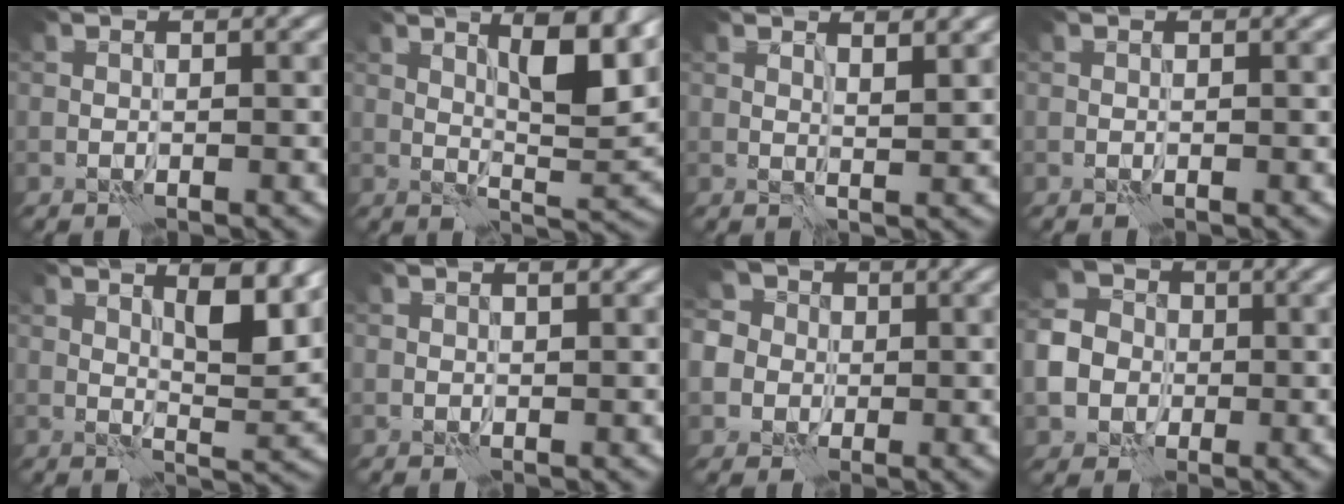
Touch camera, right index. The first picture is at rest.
{"total": 6.8, "force": [3.3, 1.5, 5.8], "torque": [-0.089, -0.004, 0.056]}
{"total": 2.1, "force": [1.6, 0.3, 1.4], "torque": [-0.019, -0.001, 0.025]}
{"total": 0.0}
{"total": 5.5, "force": [2.7, 1.4, 4.6], "torque": [-0.069, -0.003, 0.044]}
{"total": 0.8, "force": [0.4, 0.4, 0.5], "torque": [-0.008, -0.001, 0.007]}
{"total": 8.0, "force": [1.5, 7.2, 3.1], "torque": [-0.059, 0.036, -0.005]}
{"total": 5.1, "force": [-0.9, 4.5, 2.3], "torque": [-0.051, 0.003, -0.023]}